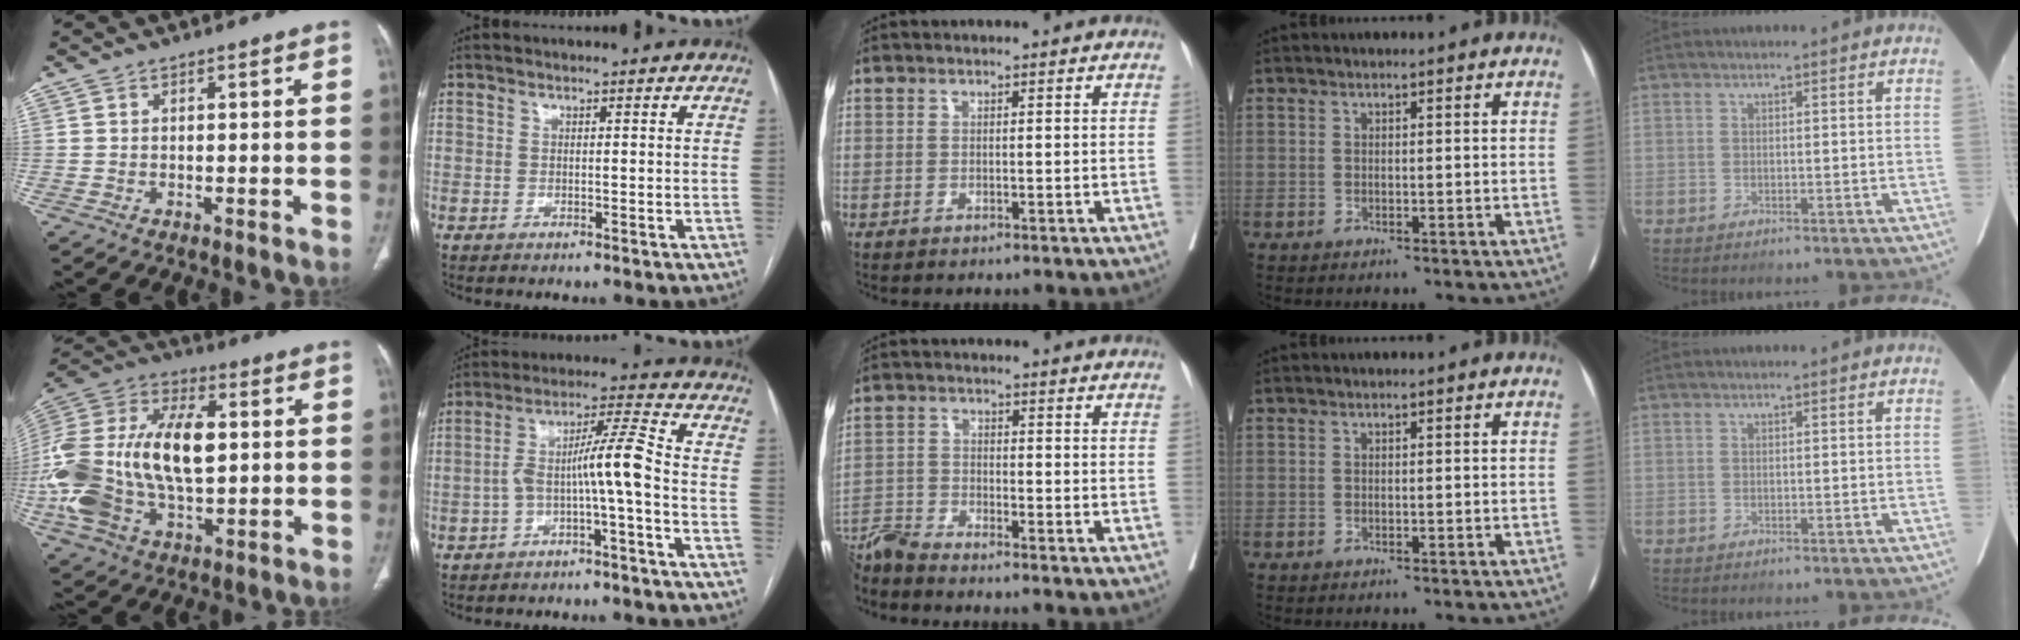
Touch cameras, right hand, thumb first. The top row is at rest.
{"thumb": {"total": 28.2, "force": [0.3, 16.2, 23.0], "torque": [-0.505, 0.015, 0.012]}, "index": {"total": 8.0, "force": [-2.4, -0.4, 7.7], "torque": [-0.132, 0.032, -0.040]}, "middle": {"total": 6.2, "force": [-5.9, -1.3, 1.2], "torque": [-0.019, -0.011, -0.115]}}